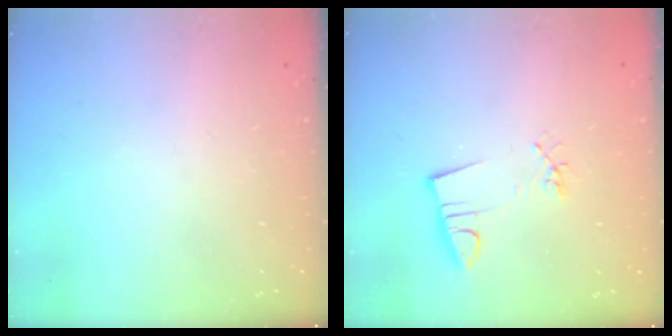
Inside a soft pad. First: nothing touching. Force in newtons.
{"total": 3.6, "press": 2.1, "slide": 2.9}